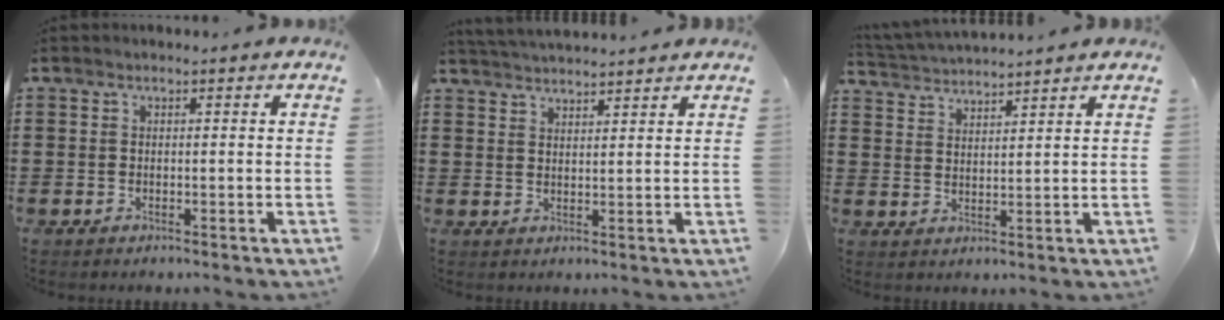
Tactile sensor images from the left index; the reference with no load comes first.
{"total": 2.9, "force": [2.9, -0.3, 0.2], "torque": [-0.012, -0.009, 0.055]}
{"total": 3.1, "force": [3.1, -0.3, -0.1], "torque": [-0.009, -0.012, 0.054]}